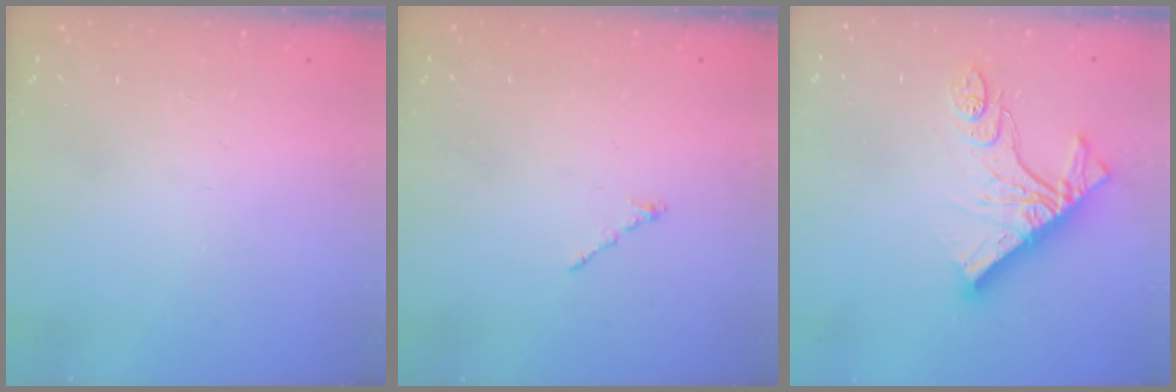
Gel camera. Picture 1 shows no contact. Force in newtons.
{"total": 0.0}
{"total": 14.3, "press": 14.3, "slide": 1.5}